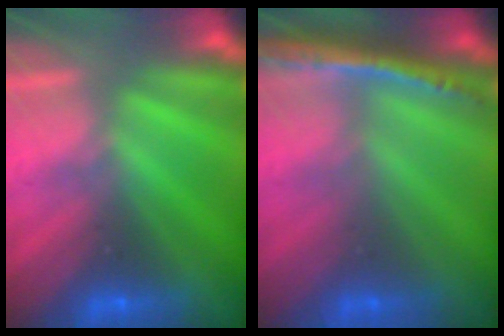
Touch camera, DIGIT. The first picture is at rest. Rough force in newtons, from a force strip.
{"total": 1.3}